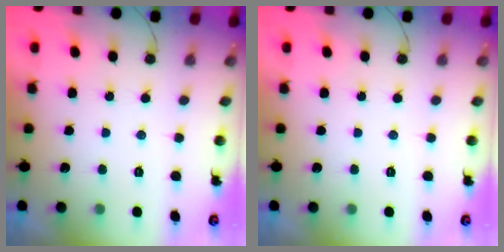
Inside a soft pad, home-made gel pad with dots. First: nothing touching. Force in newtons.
{"total": 0.0}